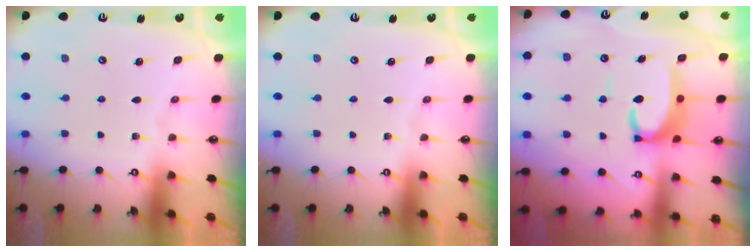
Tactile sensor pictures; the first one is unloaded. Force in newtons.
{"total": 0.0}
{"total": 6.8, "press": 6.8, "slide": 0.9}